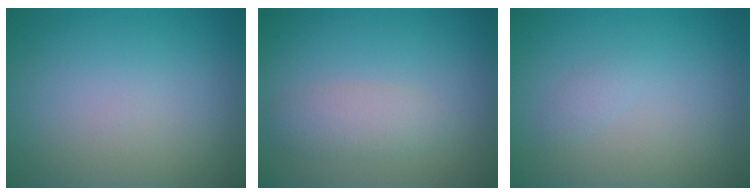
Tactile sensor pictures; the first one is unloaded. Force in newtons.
{"total": 2.1, "press": 2.1, "slide": 0.1}
{"total": 0.7, "press": 0.7, "slide": 0.0}